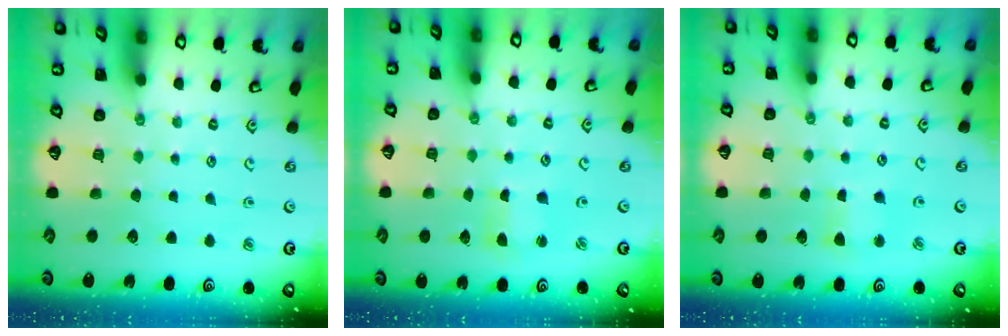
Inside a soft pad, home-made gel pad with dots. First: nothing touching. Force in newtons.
{"total": 1.9, "press": 1.9, "slide": 0.3}
{"total": 3.7, "press": 3.7, "slide": 0.4}